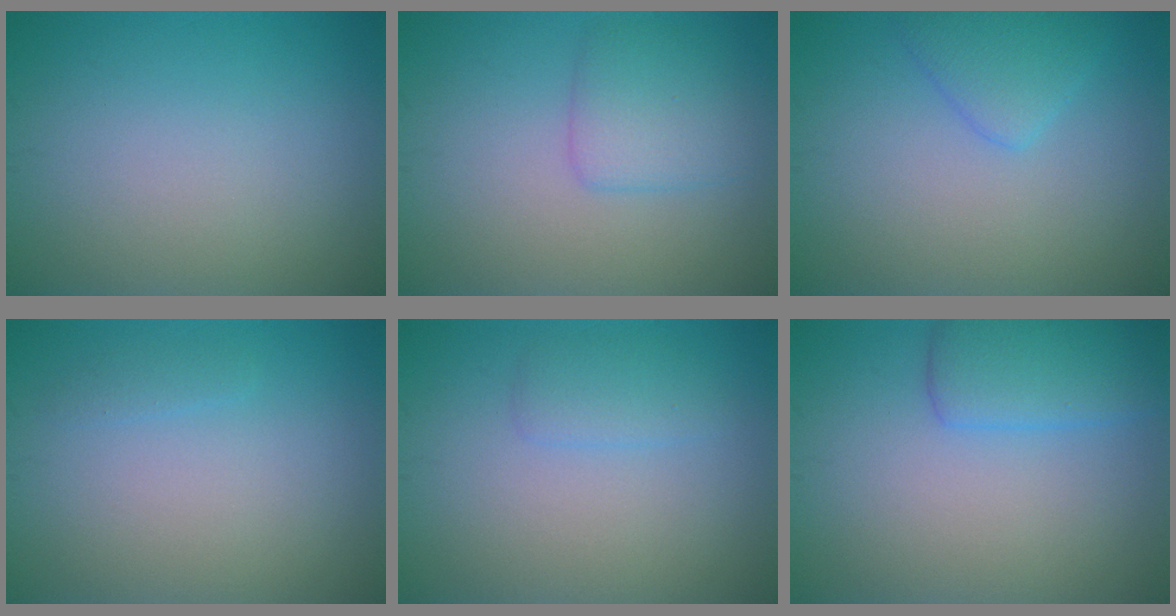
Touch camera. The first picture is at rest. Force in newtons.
{"total": 2.8, "press": 2.8, "slide": 0.2}
{"total": 2.3, "press": 2.3, "slide": 0.2}
{"total": 0.7, "press": 0.7, "slide": 0.0}
{"total": 1.6, "press": 1.6, "slide": 0.2}
{"total": 3.6, "press": 3.6, "slide": 0.0}